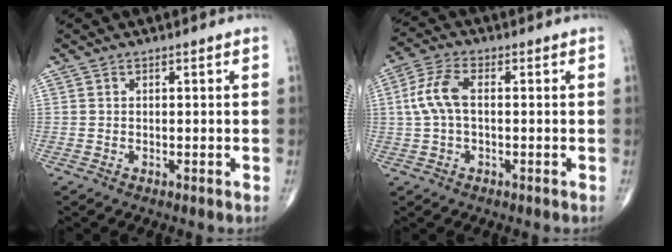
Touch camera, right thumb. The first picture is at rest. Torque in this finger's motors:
{"motor_torque": [-0.63, 0.69, 0.06, -0.07, 0.30]}